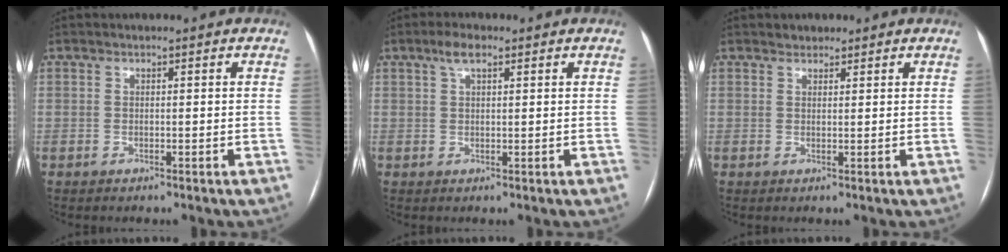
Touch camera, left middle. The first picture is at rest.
{"total": 2.9, "force": [1.7, 0.9, 2.1], "torque": [-0.045, 0.011, 0.033]}
{"total": 1.4, "force": [1.1, 0.8, 0.1], "torque": [-0.001, 0.004, 0.015]}